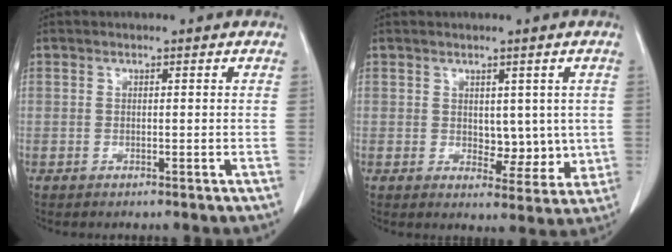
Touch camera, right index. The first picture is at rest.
{"total": 5.6, "force": [0.6, 3.5, 4.3], "torque": [-0.042, -0.006, 0.020]}